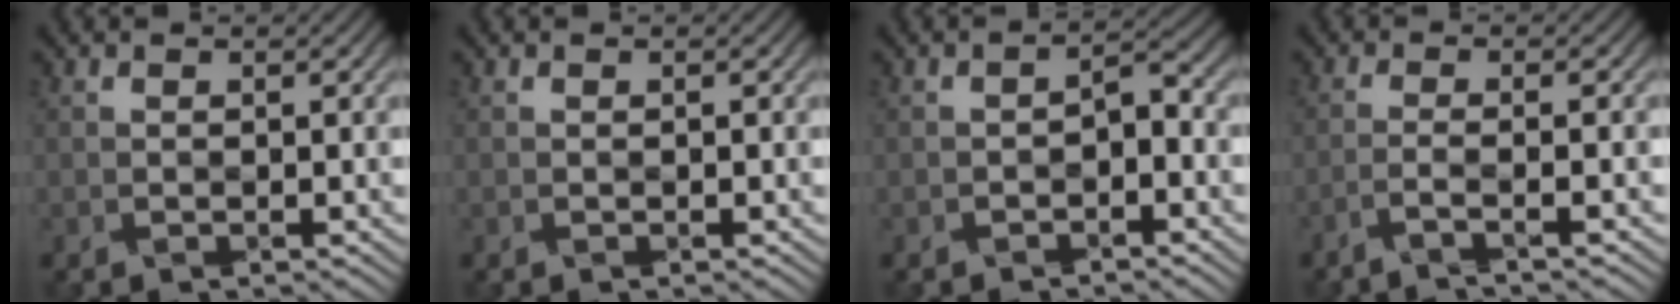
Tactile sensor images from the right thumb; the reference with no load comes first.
{"total": 0.0}
{"total": 1.8, "force": [-1.2, 0.6, 1.3], "torque": [-0.019, 0.008, -0.022]}
{"total": 2.3, "force": [-1.8, 0.2, 1.5], "torque": [-0.016, 0.007, -0.054]}